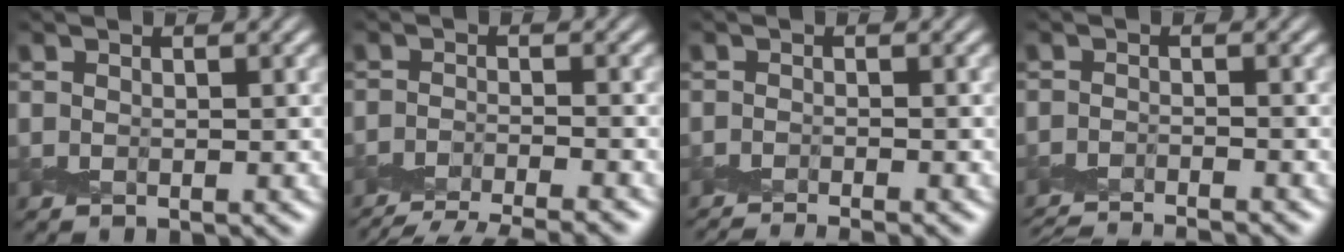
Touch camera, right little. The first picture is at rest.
{"total": 8.0, "force": [-7.5, 1.4, 2.7], "torque": [-0.034, -0.023, -0.101]}
{"total": 2.5, "force": [-2.2, -0.3, 1.2], "torque": [-0.022, -0.010, -0.048]}
{"total": 5.1, "force": [-5.0, -0.1, 1.1], "torque": [-0.020, -0.021, -0.083]}